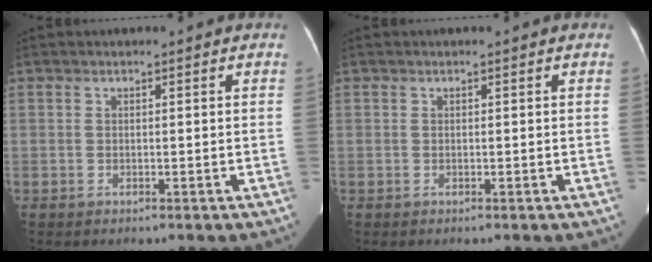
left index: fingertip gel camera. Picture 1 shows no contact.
{"total": 0.0}